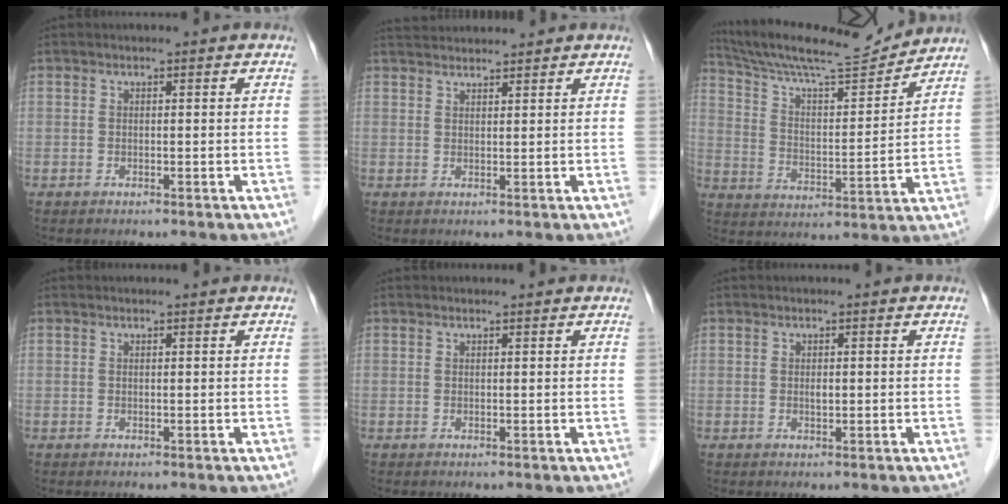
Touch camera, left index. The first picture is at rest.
{"total": 5.4, "force": [5.2, 0.5, 1.3], "torque": [-0.023, 0.035, 0.084]}
{"total": 16.1, "force": [15.4, 0.7, 4.8], "torque": [-0.097, -0.007, 0.248]}
{"total": 0.7, "force": [0.7, 0.0, 0.1], "torque": [-0.005, 0.007, 0.011]}
{"total": 1.2, "force": [1.2, 0.1, 0.2], "torque": [-0.005, 0.011, 0.018]}
{"total": 0.6, "force": [0.1, 0.3, 0.5], "torque": [-0.009, -0.003, 0.001]}